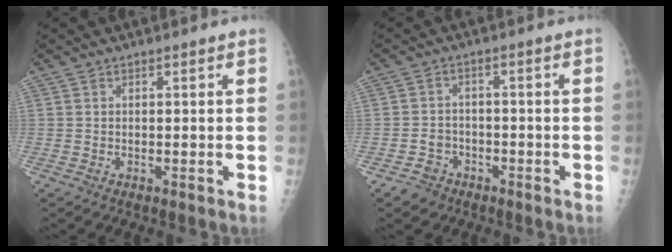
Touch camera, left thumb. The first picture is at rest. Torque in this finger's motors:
{"motor_torque": [0.00, 0.01, 0.03, 0.03, 0.00]}